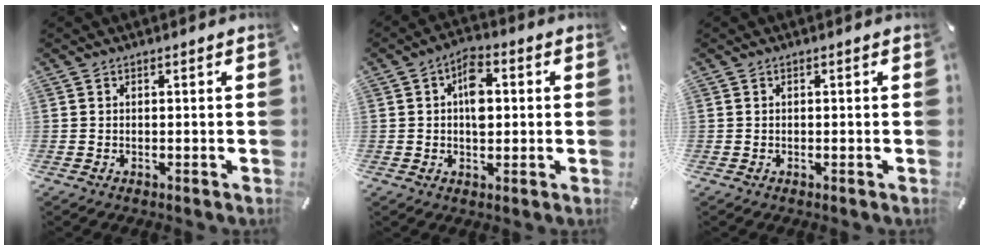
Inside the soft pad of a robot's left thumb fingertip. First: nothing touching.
{"total": 7.0, "force": [0.9, 4.4, 5.4], "torque": [-0.074, 0.002, 0.010]}
{"total": 0.0}